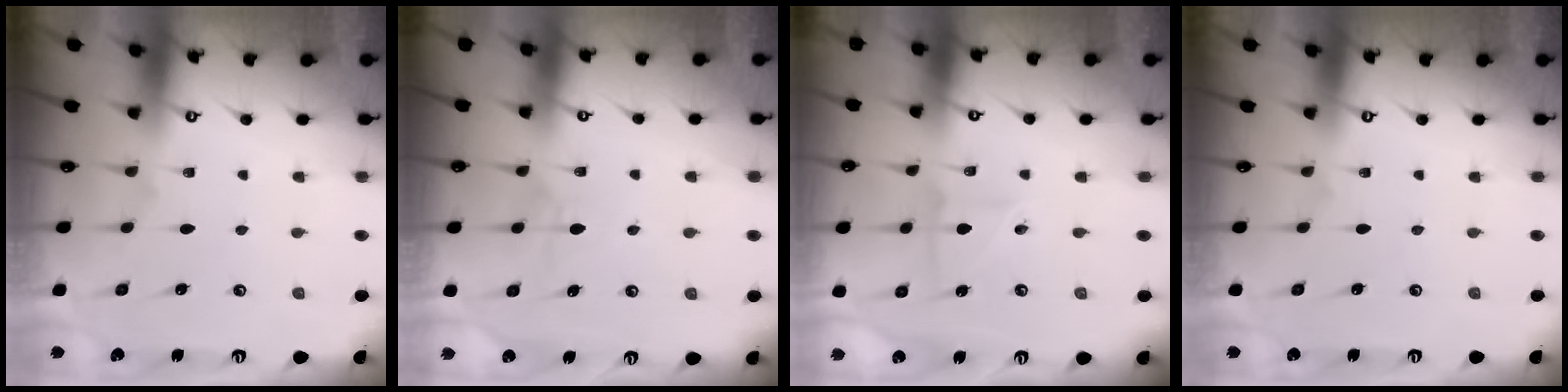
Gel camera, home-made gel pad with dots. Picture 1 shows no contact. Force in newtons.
{"total": 5.7, "press": 5.7, "slide": 0.8}
{"total": 2.8, "press": 2.7, "slide": 0.6}
{"total": 0.0}